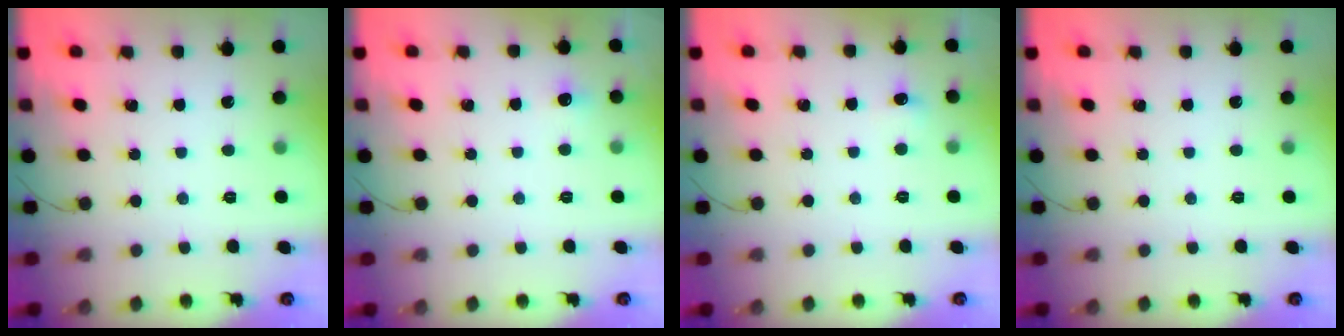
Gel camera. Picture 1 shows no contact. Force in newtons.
{"total": 3.7, "press": 3.4, "slide": 1.4}
{"total": 11.1, "press": 3.0, "slide": 10.7}
{"total": 0.0}